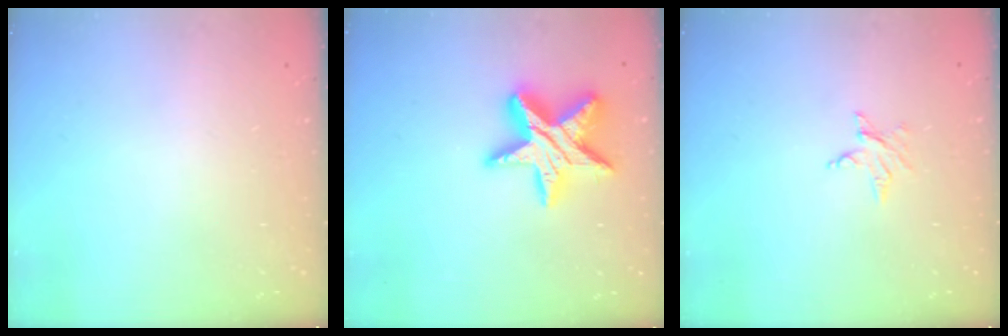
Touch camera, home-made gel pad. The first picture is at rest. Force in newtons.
{"total": 16.9, "press": 16.9, "slide": 1.3}
{"total": 2.5, "press": 2.5, "slide": 0.4}